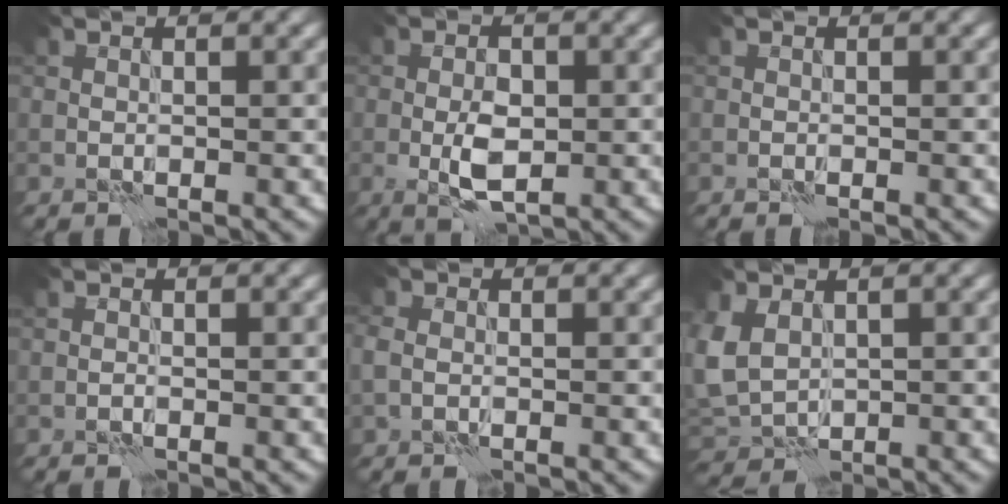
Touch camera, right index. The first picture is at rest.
{"total": 3.7, "force": [-0.7, 1.8, 3.1], "torque": [-0.059, -0.002, -0.013]}
{"total": 0.0}
{"total": 0.0}
{"total": 1.5, "force": [-0.1, 1.2, 0.8], "torque": [-0.019, 0.004, -0.005]}
{"total": 3.8, "force": [0.8, 2.9, 2.3], "torque": [-0.068, 0.000, 0.016]}